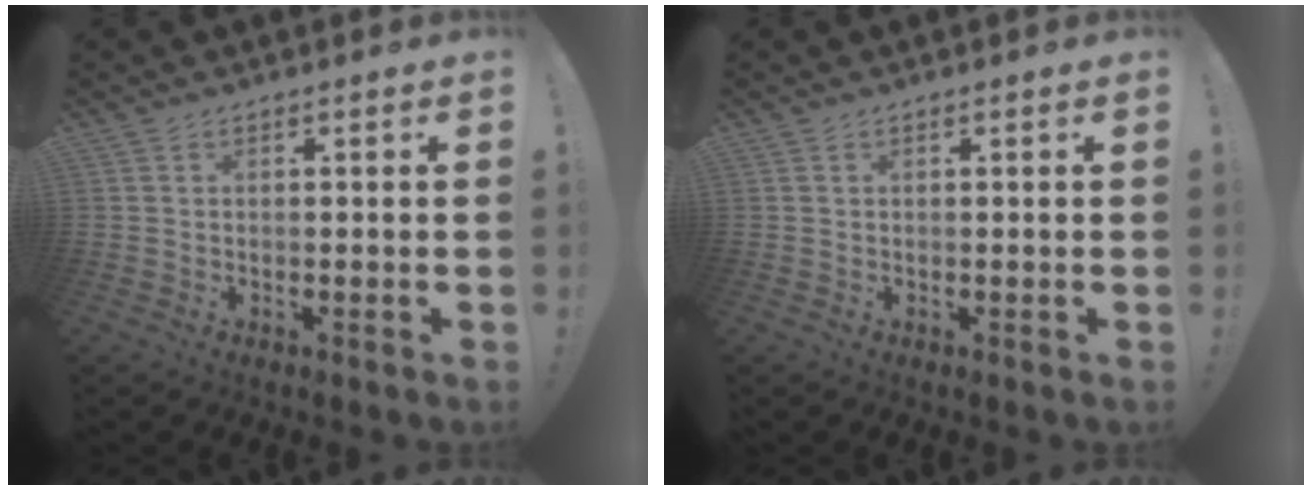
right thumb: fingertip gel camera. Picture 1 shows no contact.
{"total": 0.6, "force": [0.1, -0.4, 0.3], "torque": [-0.001, -0.004, 0.001]}